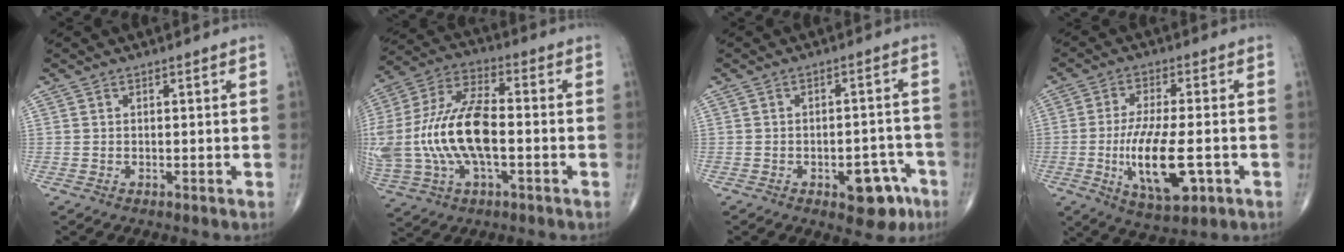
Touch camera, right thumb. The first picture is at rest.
{"total": 21.8, "force": [-2.3, 10.8, 18.8], "torque": [-0.424, 0.024, -0.038]}
{"total": 8.1, "force": [-4.0, 4.2, 5.7], "torque": [-0.045, 0.033, -0.044]}
{"total": 13.3, "force": [-3.2, 4.8, 12.0], "torque": [-0.217, -0.006, -0.047]}